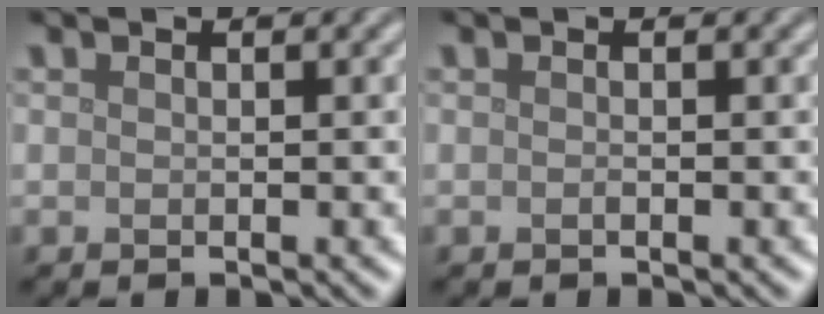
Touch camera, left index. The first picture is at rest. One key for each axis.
{"total": 0.0}